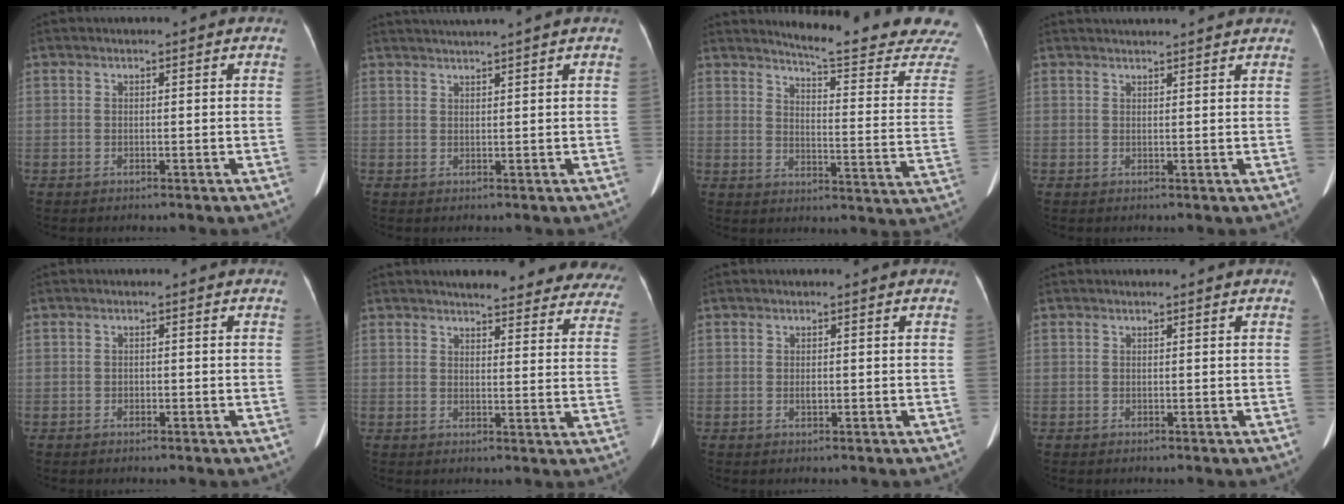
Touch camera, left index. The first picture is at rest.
{"total": 4.5, "force": [3.8, -1.4, 1.8], "torque": [-0.024, 0.019, 0.062]}
{"total": 18.4, "force": [17.6, -1.5, 5.1], "torque": [-0.075, -0.138, 0.200]}
{"total": 7.8, "force": [7.4, 0.2, 2.4], "torque": [-0.031, 0.029, 0.082]}
{"total": 0.8, "force": [-0.6, 0.4, 0.3], "torque": [-0.003, 0.000, -0.009]}
{"total": 20.9, "force": [19.1, 4.6, 7.1], "torque": [-0.068, -0.049, 0.201]}
{"total": 0.8, "force": [-0.3, 0.4, 0.6], "torque": [-0.010, -0.002, -0.005]}
{"total": 0.0}